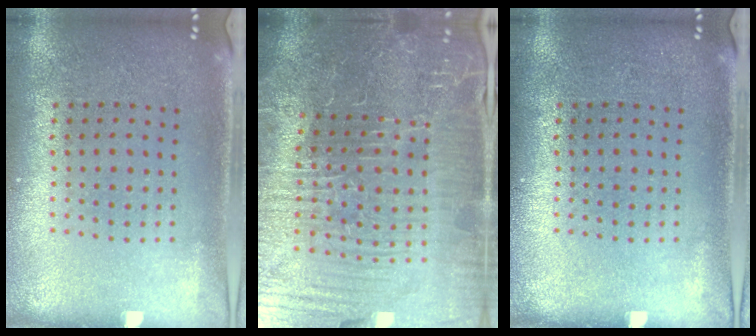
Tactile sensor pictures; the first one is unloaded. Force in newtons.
{"total": 5.9, "press": 5.6, "slide": 1.9}
{"total": 0.0}